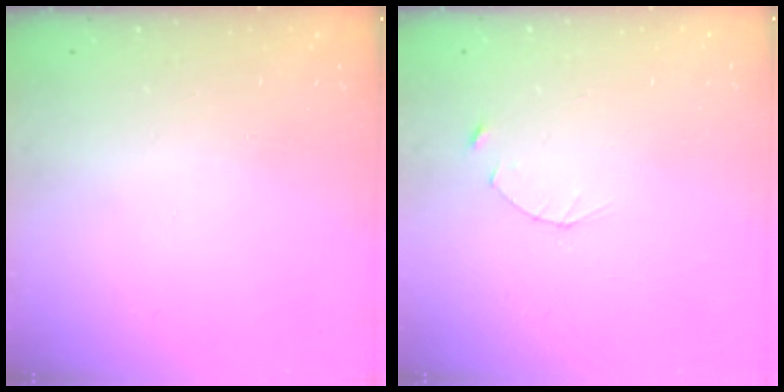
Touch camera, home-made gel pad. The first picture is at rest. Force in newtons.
{"total": 2.5, "press": 2.4, "slide": 0.3}